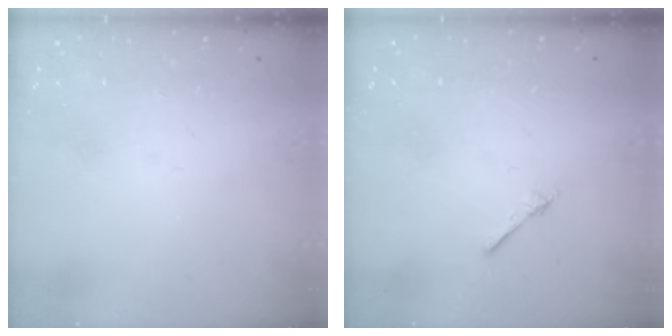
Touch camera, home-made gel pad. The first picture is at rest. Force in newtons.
{"total": 2.4, "press": 2.4, "slide": 0.3}